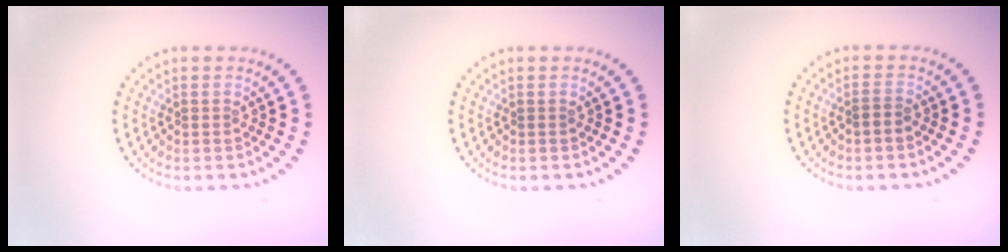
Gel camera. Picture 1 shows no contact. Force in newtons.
{"total": 0.0}
{"total": 0.9, "press": 0.9, "slide": 0.4}